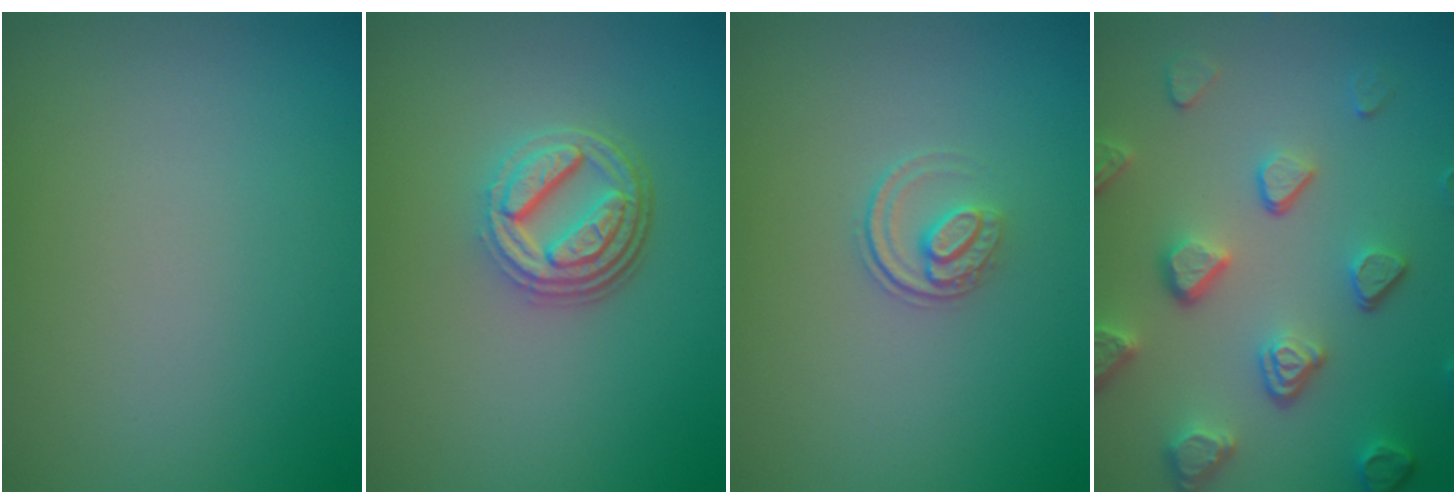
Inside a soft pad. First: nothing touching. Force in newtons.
{"total": 4.5, "press": 3.4, "slide": 3.0}
{"total": 1.5, "press": 1.1, "slide": 1.1}
{"total": 5.3, "press": 4.1, "slide": 3.4}